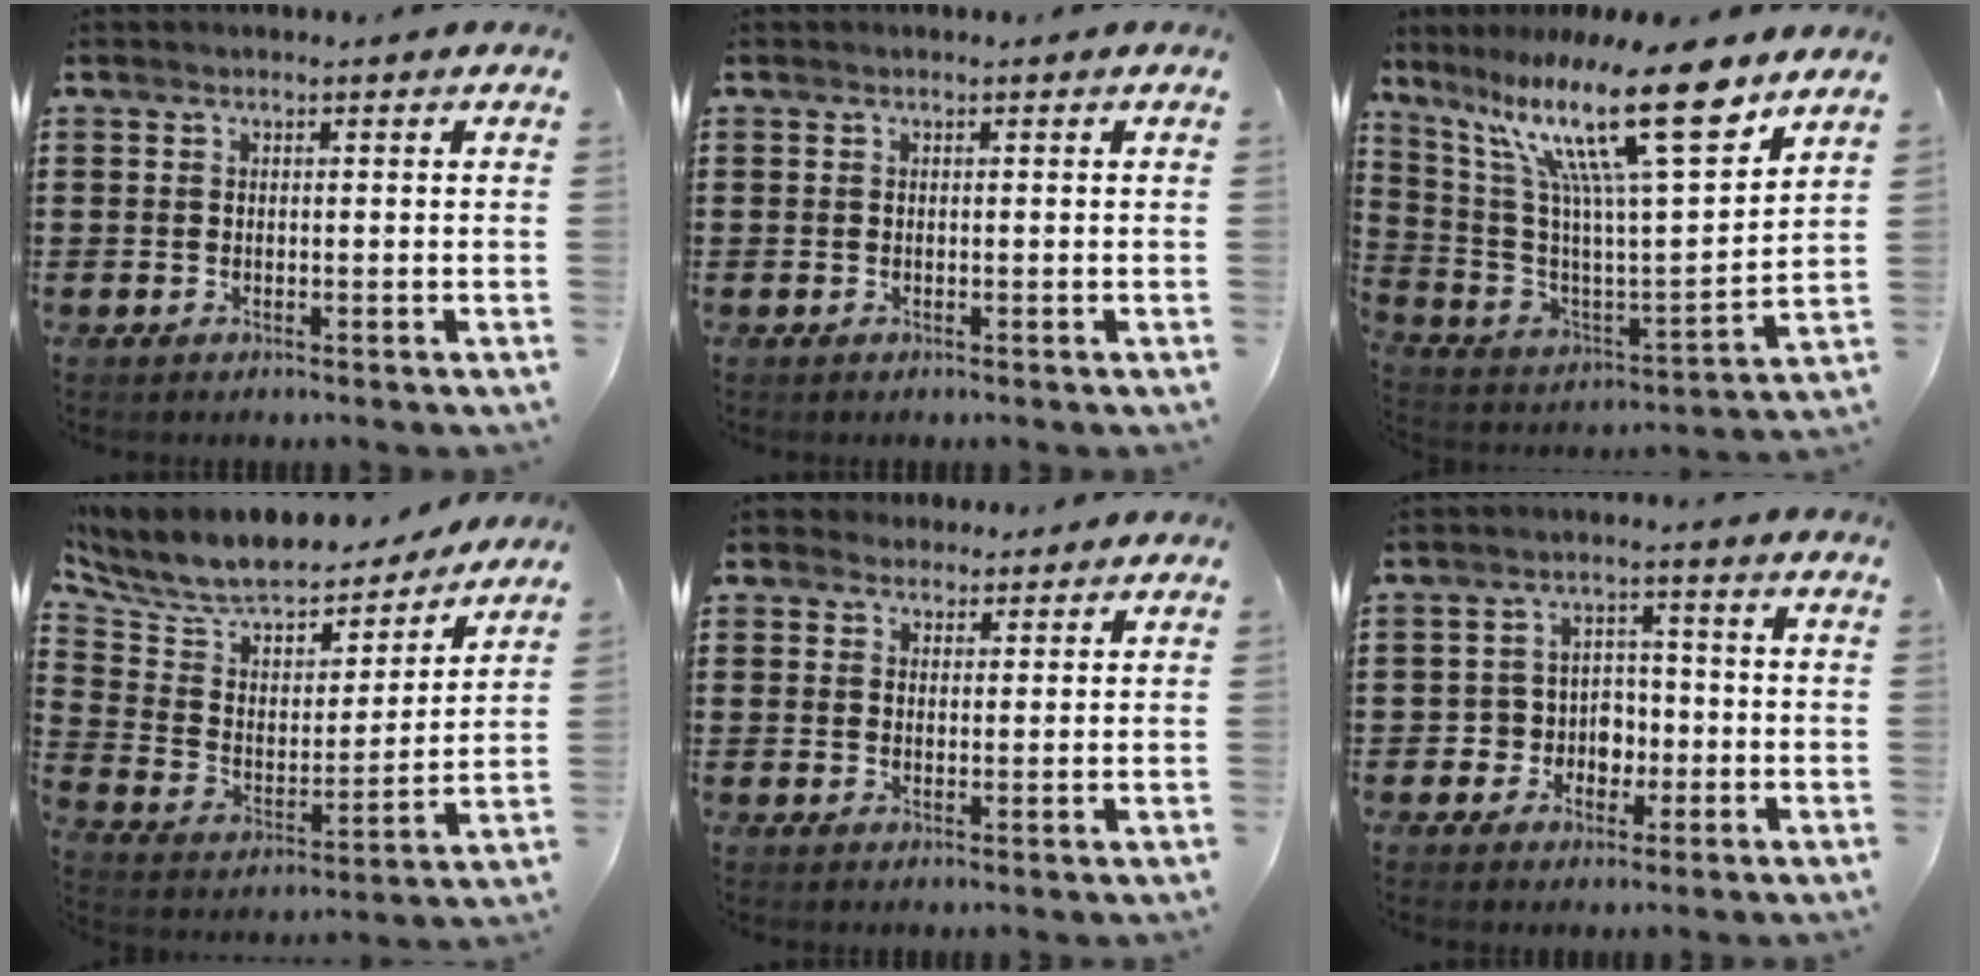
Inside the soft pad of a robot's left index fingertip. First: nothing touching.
{"total": 0.0}
{"total": 18.4, "force": [11.6, 2.6, 14.0], "torque": [-0.285, -0.060, 0.183]}
{"total": 9.3, "force": [8.2, 3.0, 3.1], "torque": [-0.096, -0.057, 0.141]}
{"total": 2.6, "force": [2.3, 1.3, 0.0], "torque": [-0.008, 0.006, 0.045]}
{"total": 4.4, "force": [-1.4, 4.0, 1.1], "torque": [-0.027, 0.005, -0.030]}